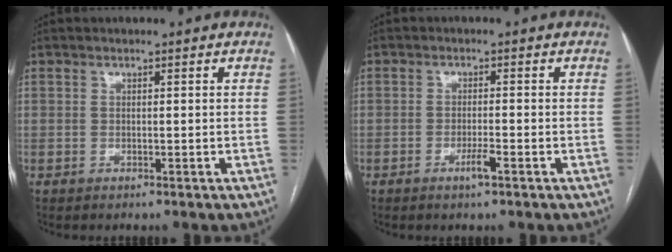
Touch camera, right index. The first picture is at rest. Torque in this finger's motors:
{"motor_torque": [0.67, -0.16, 0.34, 0.09]}